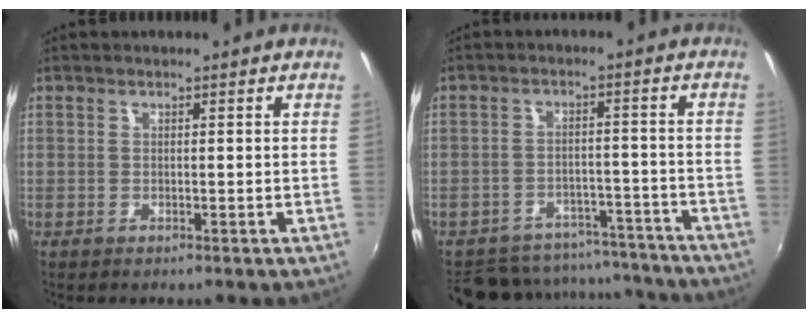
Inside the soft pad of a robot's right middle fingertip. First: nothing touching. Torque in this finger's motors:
{"motor_torque": [0.79, -1.34, -0.08, -0.01]}